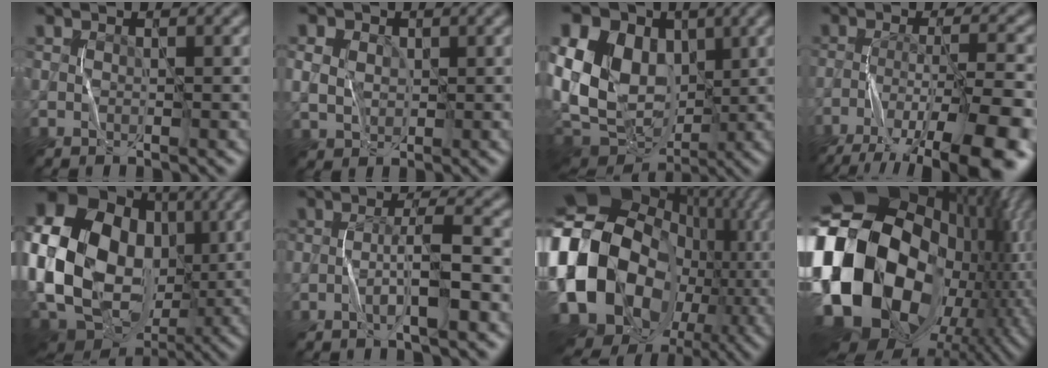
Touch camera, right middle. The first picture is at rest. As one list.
[{"total": 4.6, "force": [1.5, 3.7, 2.3], "torque": [-0.049, 0.024, 0.008]}, {"total": 17.4, "force": [2.4, 13.4, 10.8], "torque": [-0.234, 0.039, 0.028]}, {"total": 10.4, "force": [-6.5, 2.1, 7.8], "torque": [-0.126, -0.015, -0.100]}, {"total": 21.7, "force": [0.7, 17.6, 12.7], "torque": [-0.267, 0.011, -0.016]}, {"total": 3.1, "force": [-1.5, 0.2, 2.7], "torque": [-0.048, 0.010, -0.033]}, {"total": 20.7, "force": [-2.7, 16.5, 12.2], "torque": [-0.255, 0.005, -0.051]}, {"total": 21.3, "force": [-3.2, 15.3, 14.5], "torque": [-0.299, -0.006, -0.047]}]